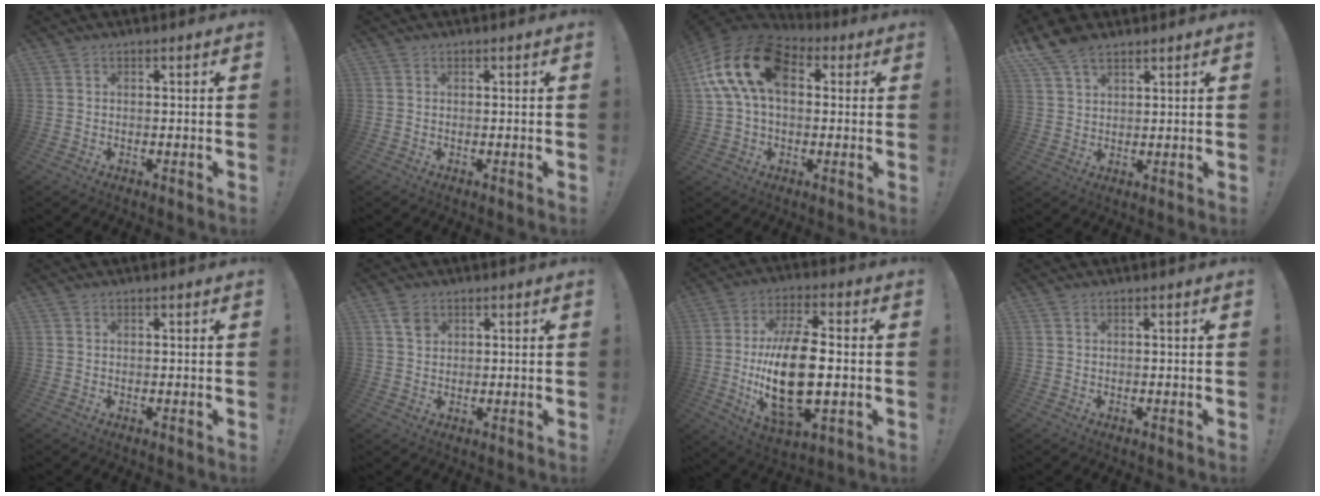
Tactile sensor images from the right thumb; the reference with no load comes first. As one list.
[{"total": 0.0}, {"total": 19.1, "force": [4.7, 11.8, 14.3], "torque": [-0.261, 0.007, 0.087]}, {"total": 8.1, "force": [5.4, 4.2, 4.3], "torque": [-0.068, -0.020, 0.104]}, {"total": 0.0}, {"total": 3.6, "force": [1.8, 2.7, 1.6], "torque": [-0.013, -0.002, 0.032]}, {"total": 20.5, "force": [-1.9, 9.5, 18.1], "torque": [-0.344, -0.010, -0.030]}, {"total": 0.0}]